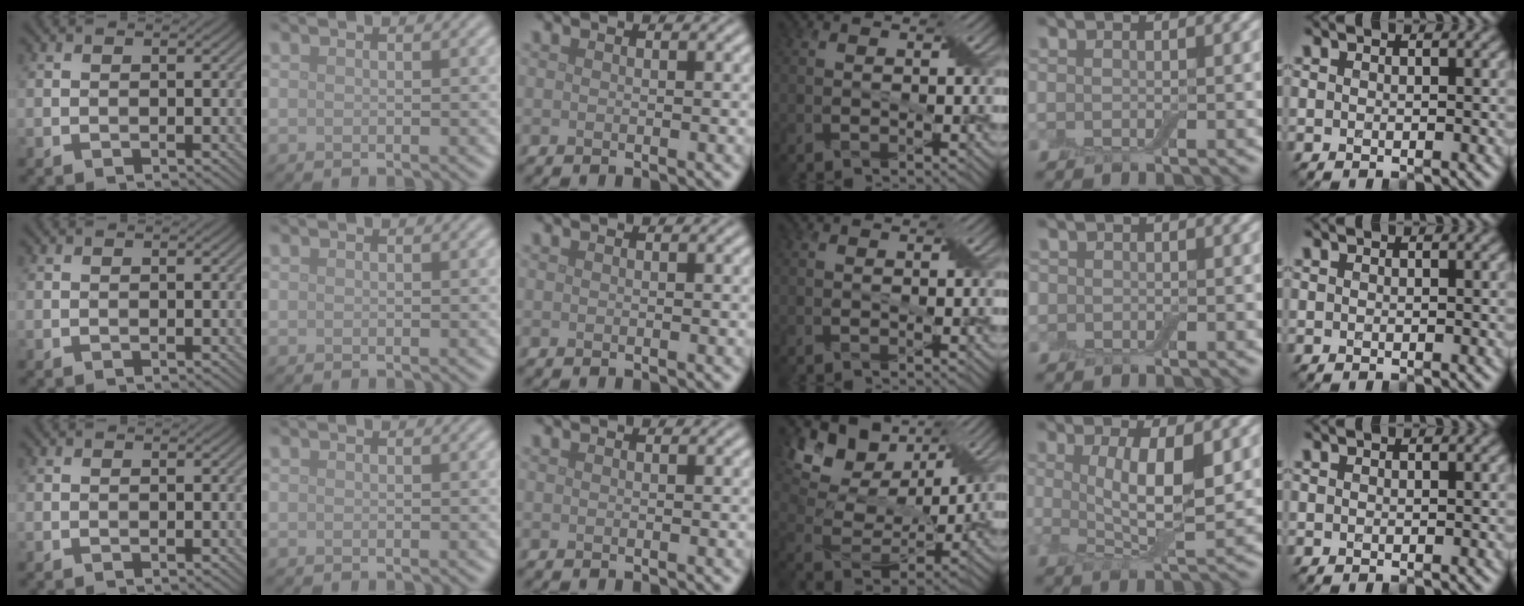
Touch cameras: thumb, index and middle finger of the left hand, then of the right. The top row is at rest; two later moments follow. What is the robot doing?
{"motion": "fold", "object": "bandage"}